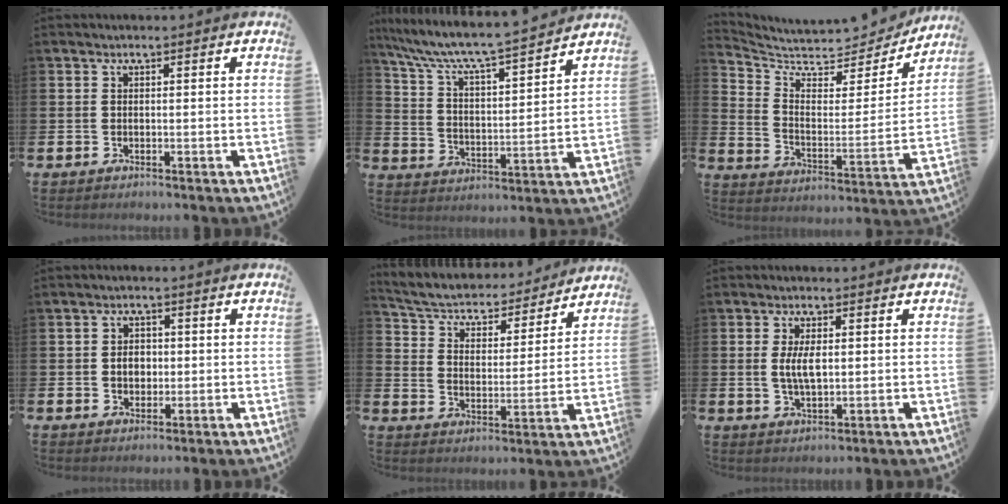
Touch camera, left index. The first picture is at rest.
{"total": 7.7, "force": [7.3, 0.3, 2.6], "torque": [-0.085, -0.058, 0.121]}
{"total": 7.4, "force": [6.8, 2.3, 1.7], "torque": [-0.068, -0.060, 0.112]}
{"total": 2.9, "force": [0.0, 2.3, 1.7], "torque": [-0.008, -0.003, -0.010]}
{"total": 5.0, "force": [4.7, 1.6, 1.0], "torque": [-0.050, -0.041, 0.073]}
{"total": 4.2, "force": [0.7, 1.9, 3.7], "torque": [-0.063, 0.002, 0.007]}